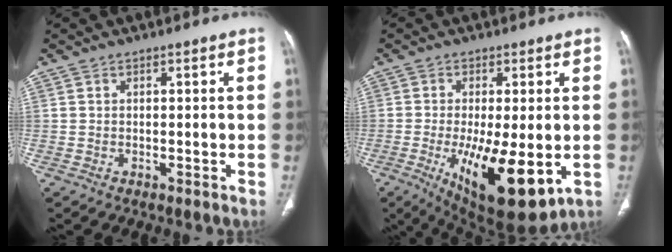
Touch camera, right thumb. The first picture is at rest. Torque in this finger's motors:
{"motor_torque": [3.16, 1.85, 1.13, -1.14, 0.56]}